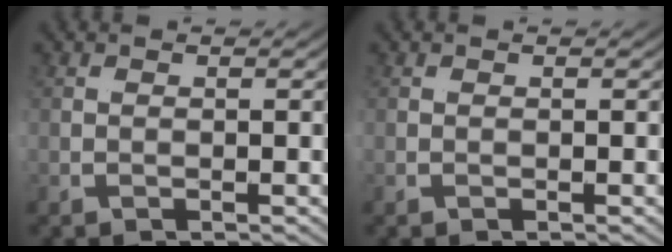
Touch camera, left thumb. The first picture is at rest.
{"total": 0.0}